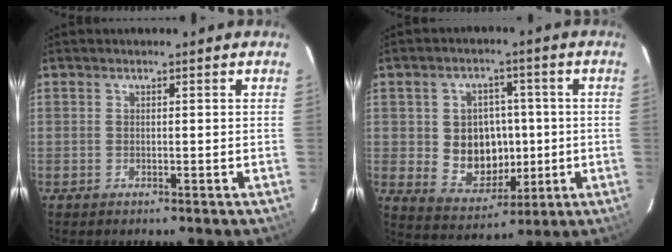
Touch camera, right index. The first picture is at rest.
{"total": 10.6, "force": [-0.5, 9.1, 5.5], "torque": [-0.120, 0.008, 0.014]}